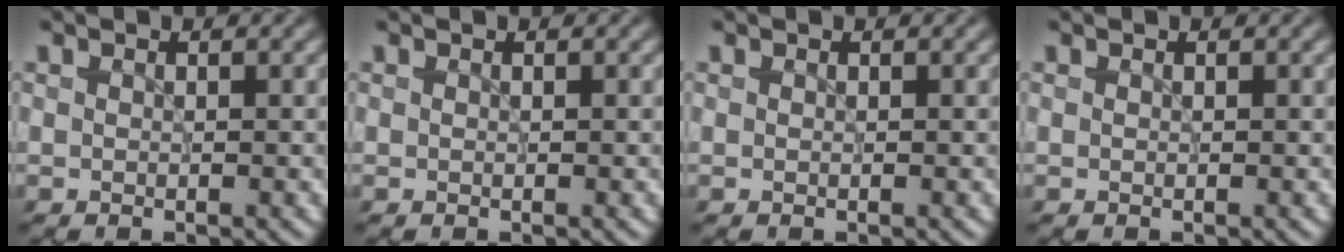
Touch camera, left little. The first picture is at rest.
{"total": 0.0}
{"total": 0.0}
{"total": 0.0}